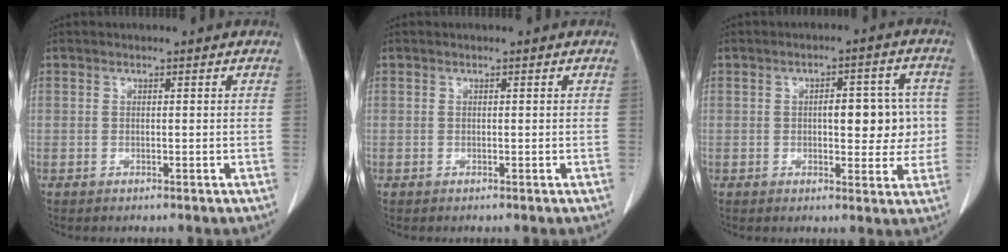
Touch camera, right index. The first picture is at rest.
{"total": 0.0}
{"total": 8.1, "force": [0.2, 3.5, 7.3], "torque": [-0.088, 0.018, 0.008]}